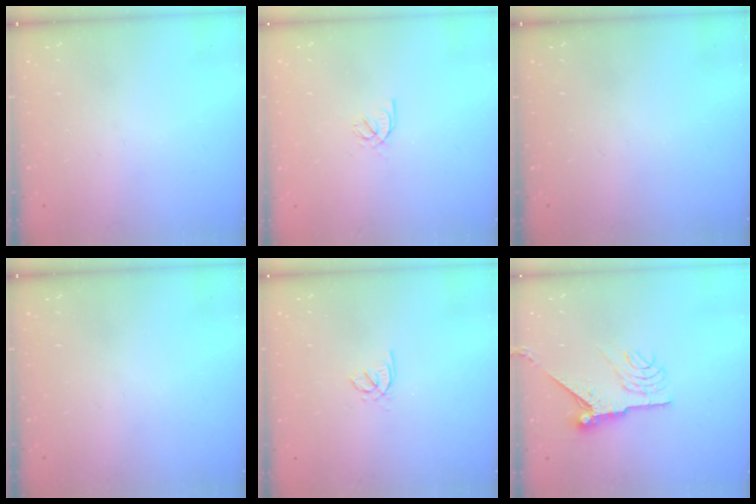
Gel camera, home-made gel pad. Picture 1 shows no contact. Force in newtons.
{"total": 2.1, "press": 2.1, "slide": 0.2}
{"total": 0.0}
{"total": 0.0}
{"total": 1.8, "press": 1.8, "slide": 0.5}
{"total": 10.2, "press": 10.2, "slide": 0.5}